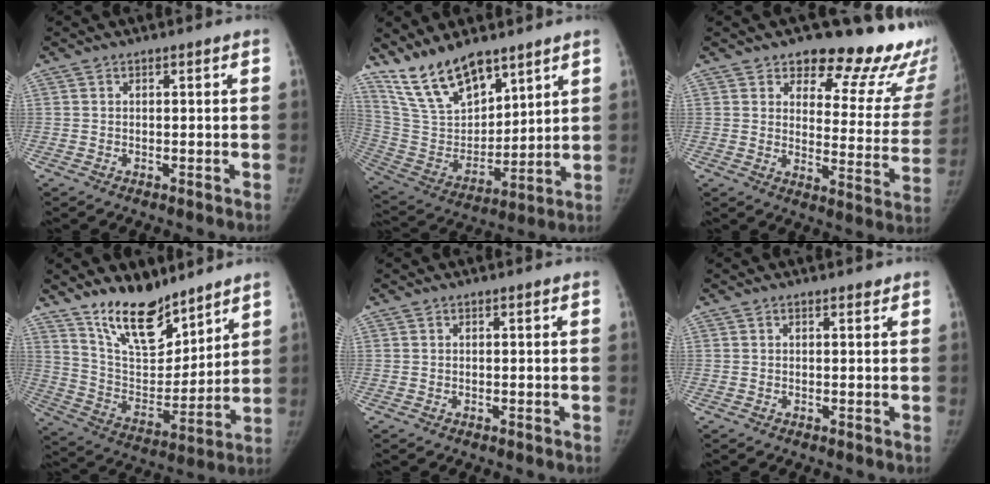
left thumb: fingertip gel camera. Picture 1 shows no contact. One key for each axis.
{"total": 16.2, "fx": 12.3, "fy": 6.7, "fz": 8.2, "tx": -0.115, "ty": -0.067, "tz": 0.246}
{"total": 23.0, "fx": 17.8, "fy": 9.6, "fz": 11.0, "tx": -0.085, "ty": -0.116, "tz": 0.210}
{"total": 16.2, "fx": 12.3, "fy": 6.7, "fz": 8.1, "tx": -0.092, "ty": -0.085, "tz": 0.228}
{"total": 0.0}
{"total": 1.0, "fx": 0.8, "fy": 0.4, "fz": 0.4, "tx": -0.005, "ty": -0.004, "tz": 0.011}